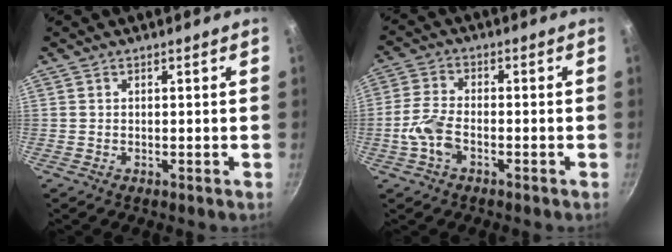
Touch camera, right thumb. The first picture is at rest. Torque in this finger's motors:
{"motor_torque": [-0.07, 0.10, 0.30, 0.29, 0.03]}